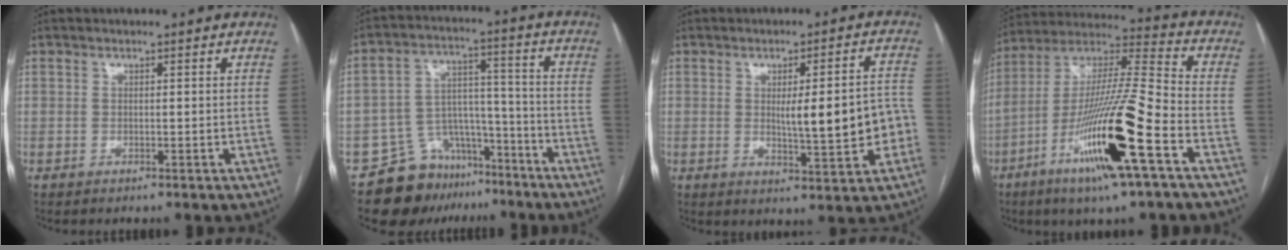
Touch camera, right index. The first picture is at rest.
{"total": 11.4, "force": [-8.8, 6.9, 2.3], "torque": [-0.028, 0.063, -0.137]}
{"total": 10.4, "force": [-0.8, 2.2, 10.1], "torque": [-0.134, 0.014, -0.001]}
{"total": 20.1, "force": [-8.5, 0.8, 18.2], "torque": [-0.358, -0.023, -0.157]}